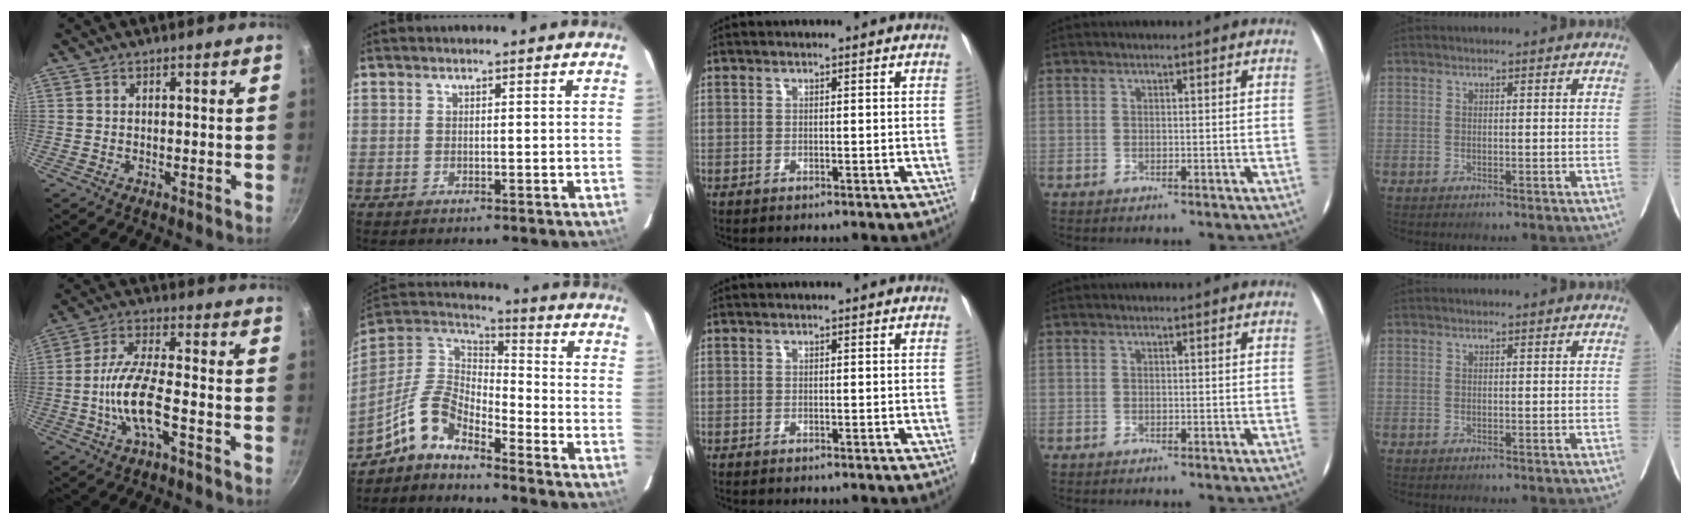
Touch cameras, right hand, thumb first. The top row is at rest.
{"thumb": {"total": 10.5, "force": [-3.0, 3.4, 9.5], "torque": [-0.200, 0.030, -0.057]}, "index": {"total": 9.1, "force": [-7.1, 2.7, 5.1], "torque": [-0.123, 0.028, -0.141]}}